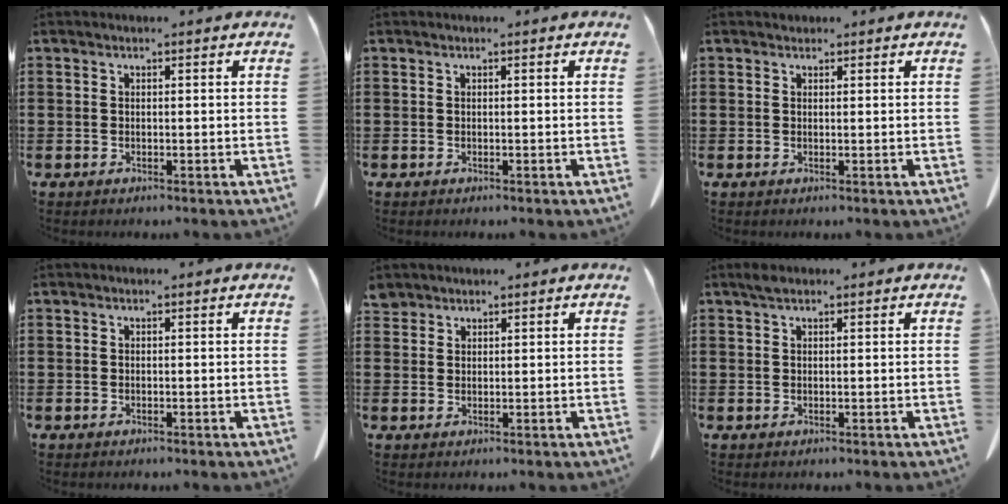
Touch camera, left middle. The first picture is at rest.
{"total": 0.0}
{"total": 0.6, "force": [0.5, 0.3, 0.0], "torque": [0.000, 0.001, 0.010]}
{"total": 0.0}
{"total": 1.9, "force": [1.8, 0.8, 0.3], "torque": [-0.011, 0.001, 0.036]}
{"total": 1.3, "force": [0.9, 0.4, 0.9], "torque": [-0.020, 0.001, 0.017]}